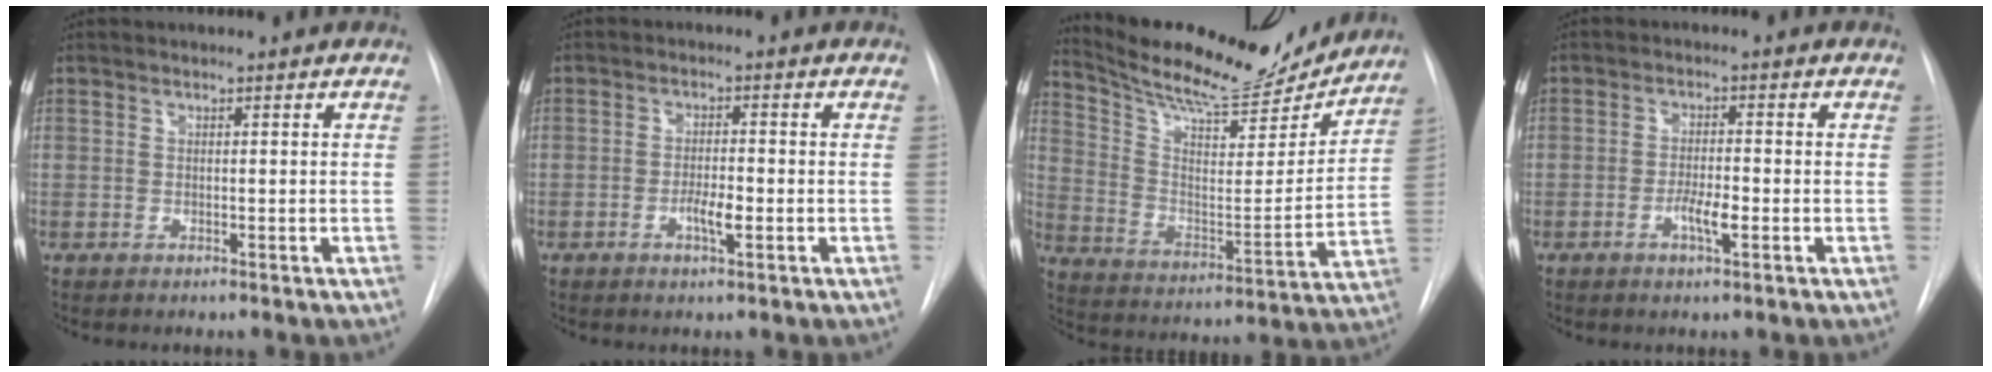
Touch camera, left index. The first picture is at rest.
{"total": 3.3, "force": [-1.8, 0.6, 2.7], "torque": [-0.048, -0.005, -0.028]}
{"total": 18.8, "force": [17.8, 3.4, 5.4], "torque": [-0.099, -0.037, 0.271]}
{"total": 3.7, "force": [-2.0, 0.6, 3.0], "torque": [-0.055, -0.005, -0.032]}